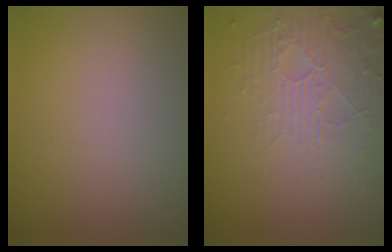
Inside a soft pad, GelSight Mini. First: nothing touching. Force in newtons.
{"total": 4.0, "press": 2.9, "slide": 2.8}